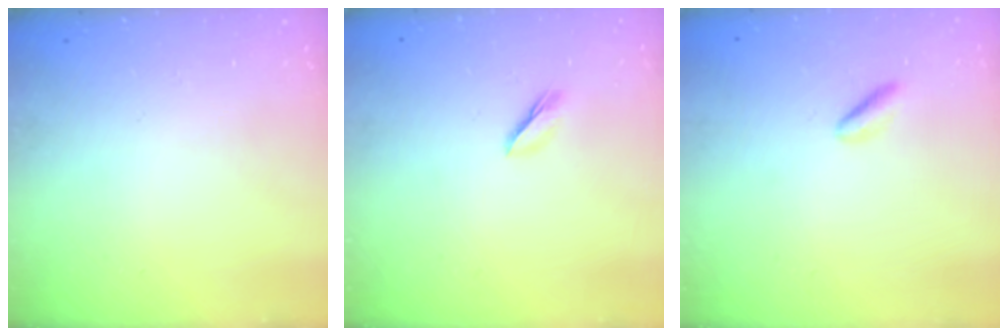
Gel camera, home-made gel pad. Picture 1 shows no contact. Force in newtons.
{"total": 2.5, "press": 2.5, "slide": 0.4}
{"total": 1.0, "press": 0.7, "slide": 0.7}